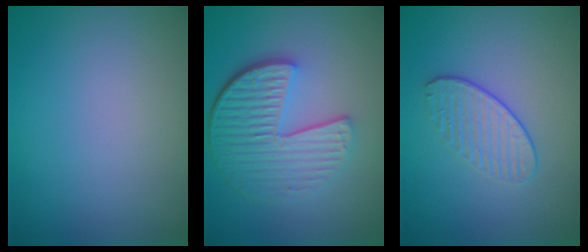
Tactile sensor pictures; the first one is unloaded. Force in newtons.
{"total": 6.3, "press": 4.5, "slide": 4.4}
{"total": 1.9, "press": 1.5, "slide": 1.2}